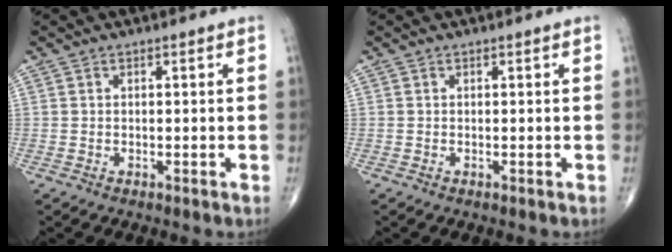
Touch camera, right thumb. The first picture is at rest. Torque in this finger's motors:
{"motor_torque": [-0.38, 0.27, 0.22, 0.17, -0.03]}